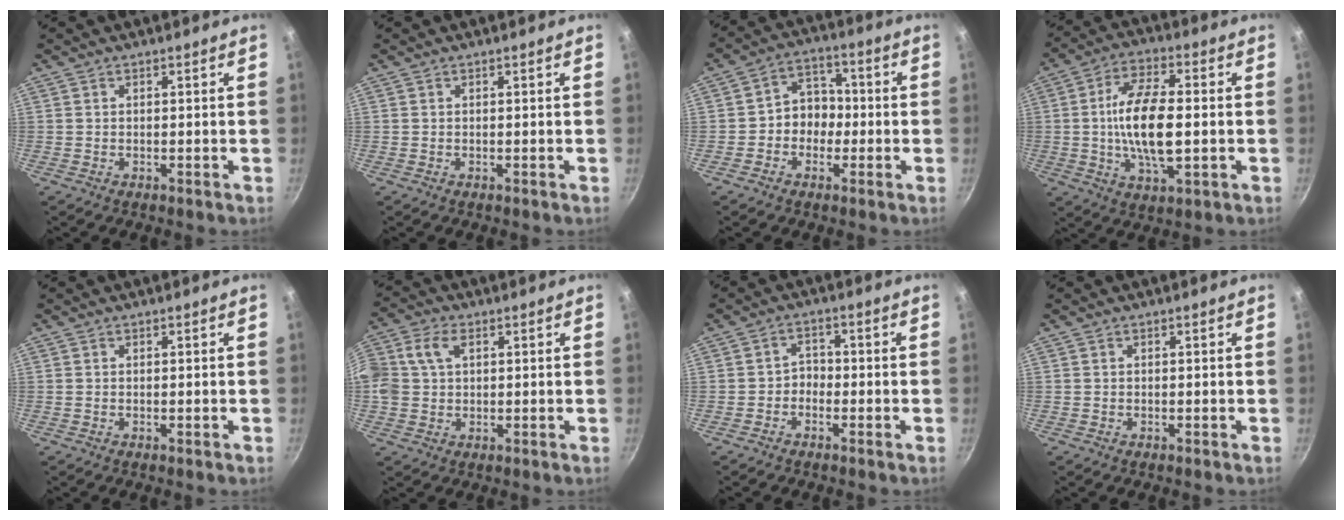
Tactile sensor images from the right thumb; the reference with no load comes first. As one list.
[{"total": 0.0}, {"total": 7.4, "force": [-1.2, 6.3, 3.7], "torque": [-0.006, 0.027, -0.030]}, {"total": 14.0, "force": [-0.5, 6.0, 12.6], "torque": [-0.234, 0.011, -0.013]}, {"total": 0.0}, {"total": 11.2, "force": [2.7, 8.4, 7.0], "torque": [-0.159, 0.031, 0.044]}, {"total": 2.7, "force": [-1.2, 2.1, 1.2], "torque": [0.001, 0.019, -0.026]}, {"total": 0.0}]